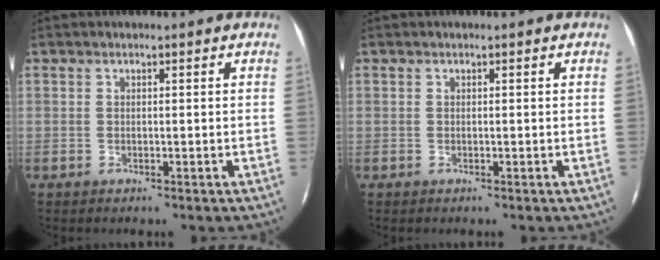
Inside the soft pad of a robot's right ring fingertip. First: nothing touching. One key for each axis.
{"total": 0.0}